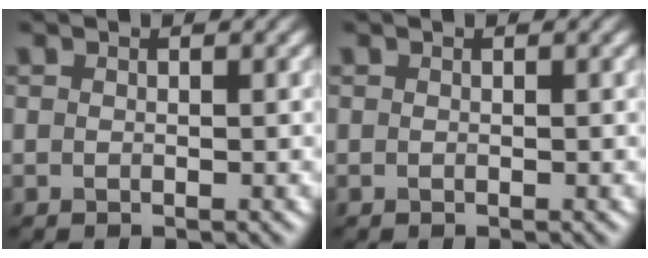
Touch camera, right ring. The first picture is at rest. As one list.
[{"total": 0.0}]